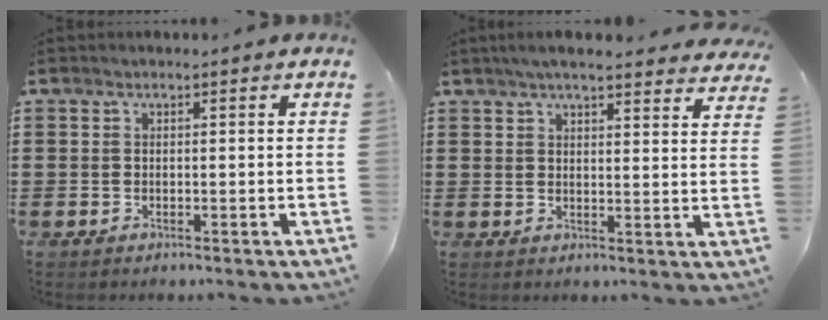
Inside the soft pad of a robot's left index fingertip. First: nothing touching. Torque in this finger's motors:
{"motor_torque": [2.14, 0.00, 1.03, 0.07]}